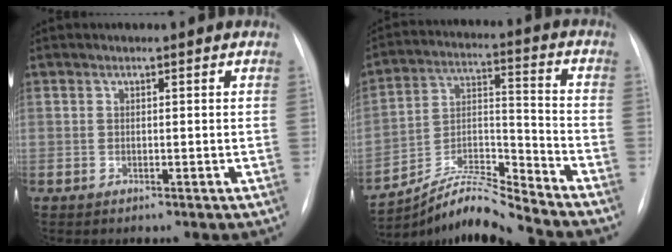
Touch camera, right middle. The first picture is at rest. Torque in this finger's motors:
{"motor_torque": [0.85, -1.28, -0.01, 0.01]}